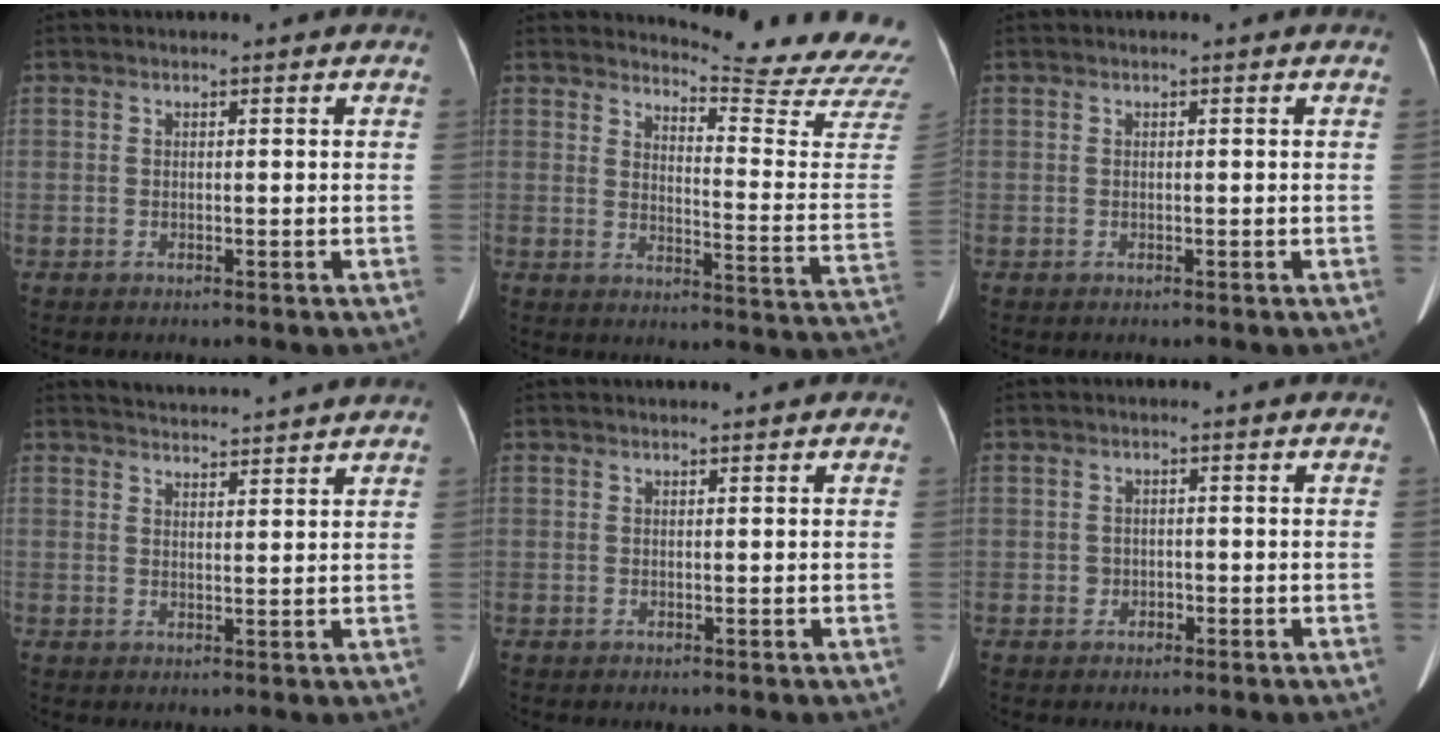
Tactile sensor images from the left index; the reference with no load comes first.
{"total": 17.6, "force": [17.4, -1.5, 2.4], "torque": [-0.035, -0.164, 0.186]}
{"total": 0.0}
{"total": 6.3, "force": [6.2, -0.4, 0.7], "torque": [-0.016, 0.020, 0.085]}
{"total": 1.3, "force": [1.1, 0.3, 0.7], "torque": [-0.011, 0.018, 0.016]}
{"total": 1.4, "force": [-1.2, 0.8, -0.3], "torque": [0.007, -0.011, -0.017]}